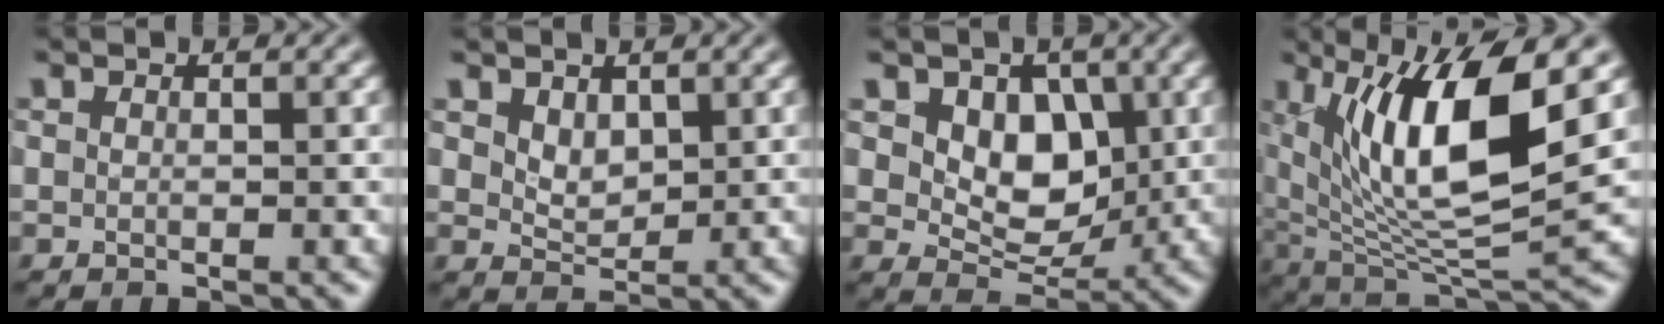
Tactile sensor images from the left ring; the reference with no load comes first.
{"total": 1.9, "force": [1.1, 1.2, 1.1], "torque": [-0.021, -0.006, 0.026]}
{"total": 4.9, "force": [1.3, 3.6, 3.0], "torque": [-0.054, -0.013, 0.015]}
{"total": 11.4, "force": [4.0, 3.2, 10.2], "torque": [-0.178, -0.006, 0.081]}